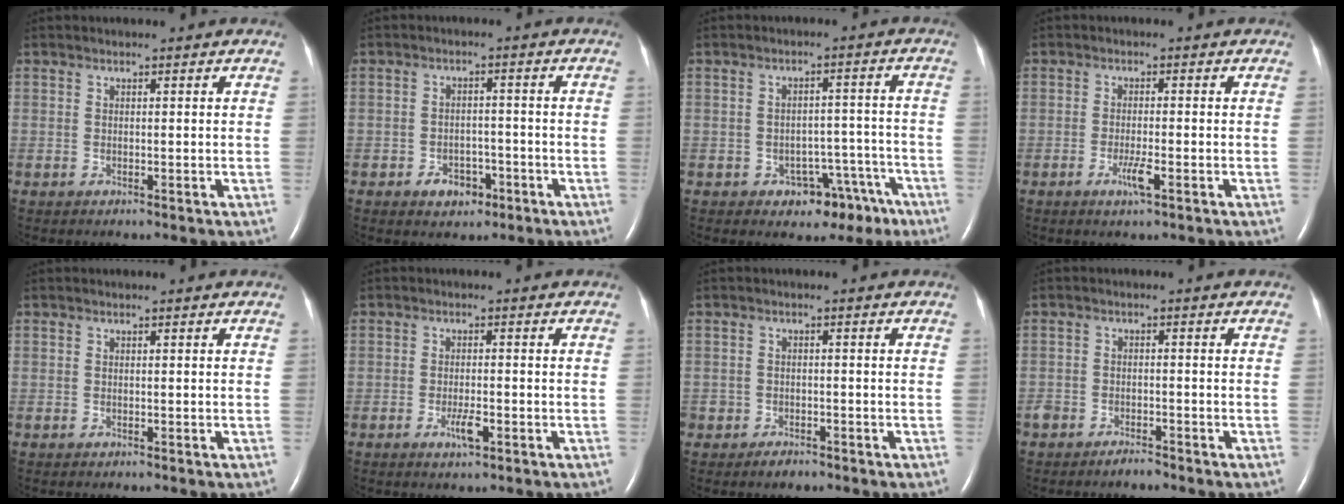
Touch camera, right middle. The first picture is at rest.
{"total": 3.9, "force": [-2.2, 2.7, 1.8], "torque": [-0.025, 0.006, -0.026]}
{"total": 7.0, "force": [-4.4, 4.5, 3.1], "torque": [-0.023, 0.031, -0.053]}
{"total": 2.7, "force": [-1.3, 0.1, 2.4], "torque": [-0.048, -0.004, -0.024]}
{"total": 0.0}
{"total": 2.7, "force": [-1.3, 0.5, 2.3], "torque": [-0.045, -0.002, -0.021]}
{"total": 2.4, "force": [-1.8, 1.5, 0.6], "torque": [-0.012, 0.003, -0.024]}
{"total": 2.6, "force": [-2.3, 1.0, 0.8], "torque": [-0.016, 0.000, -0.038]}